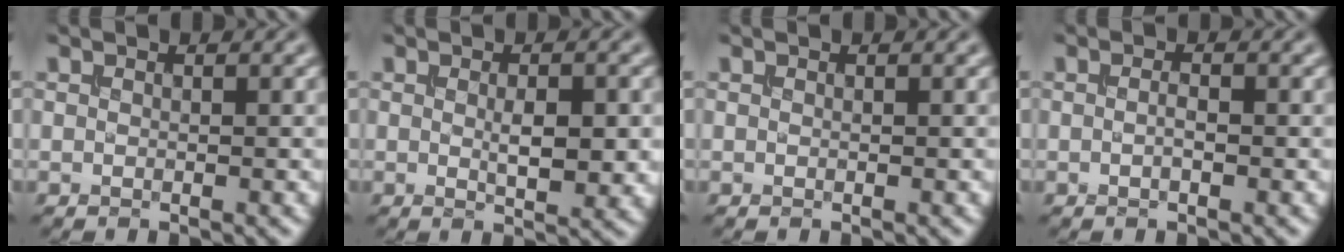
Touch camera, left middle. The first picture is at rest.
{"total": 3.2, "force": [-0.1, 1.2, 3.0], "torque": [-0.055, -0.005, 0.003]}
{"total": 0.0}
{"total": 1.0, "force": [-0.2, 0.2, 1.0], "torque": [-0.021, -0.004, -0.003]}